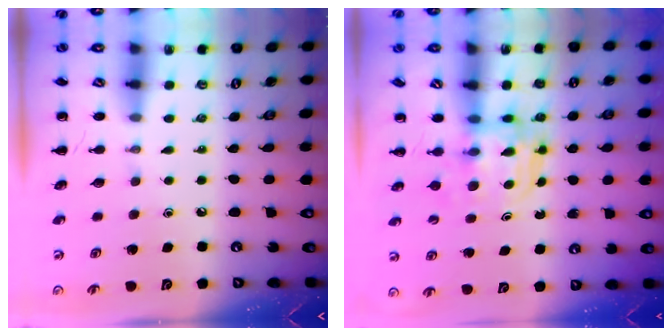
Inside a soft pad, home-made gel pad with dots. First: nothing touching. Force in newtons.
{"total": 3.7, "press": 3.7, "slide": 0.2}